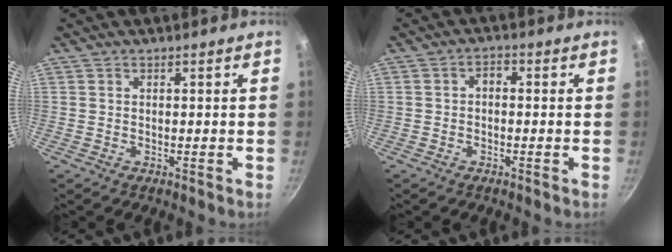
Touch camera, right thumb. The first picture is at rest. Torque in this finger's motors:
{"motor_torque": [0.22, 0.81, 0.21, 0.24, -0.01]}